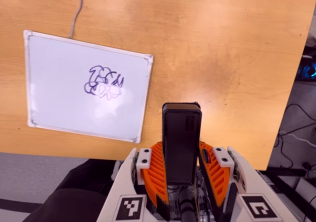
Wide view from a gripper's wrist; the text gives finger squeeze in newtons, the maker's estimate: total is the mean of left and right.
{"total": 4.1, "left": 2.7, "right": 5.6}